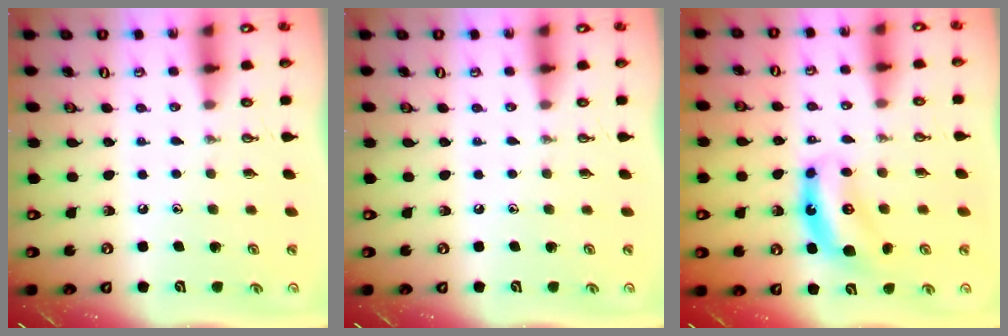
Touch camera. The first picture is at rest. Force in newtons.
{"total": 0.0}
{"total": 7.2, "press": 7.2, "slide": 0.5}